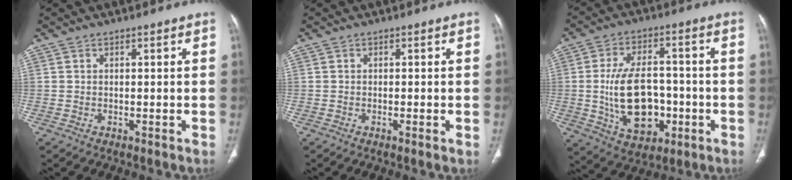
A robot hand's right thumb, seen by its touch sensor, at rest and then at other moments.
{"total": 0.9, "force": [-0.3, 0.1, 0.9], "torque": [-0.019, -0.003, -0.005]}
{"total": 15.4, "force": [-2.5, 9.5, 11.8], "torque": [-0.184, 0.015, -0.027]}